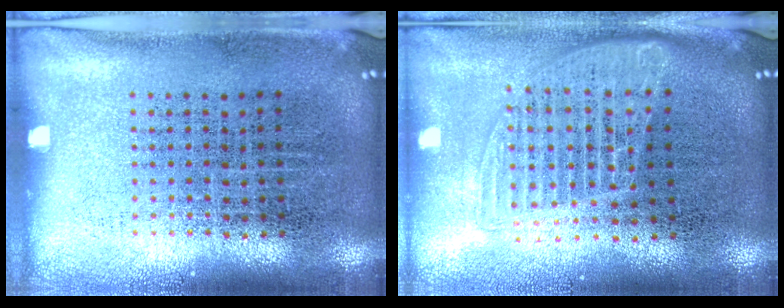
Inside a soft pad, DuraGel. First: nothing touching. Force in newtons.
{"total": 1.5, "press": 1.3, "slide": 0.6}